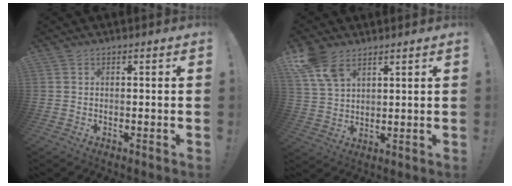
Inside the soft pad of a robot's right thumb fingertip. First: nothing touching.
{"total": 8.8, "force": [5.8, 5.0, 4.5], "torque": [-0.086, -0.020, 0.117]}